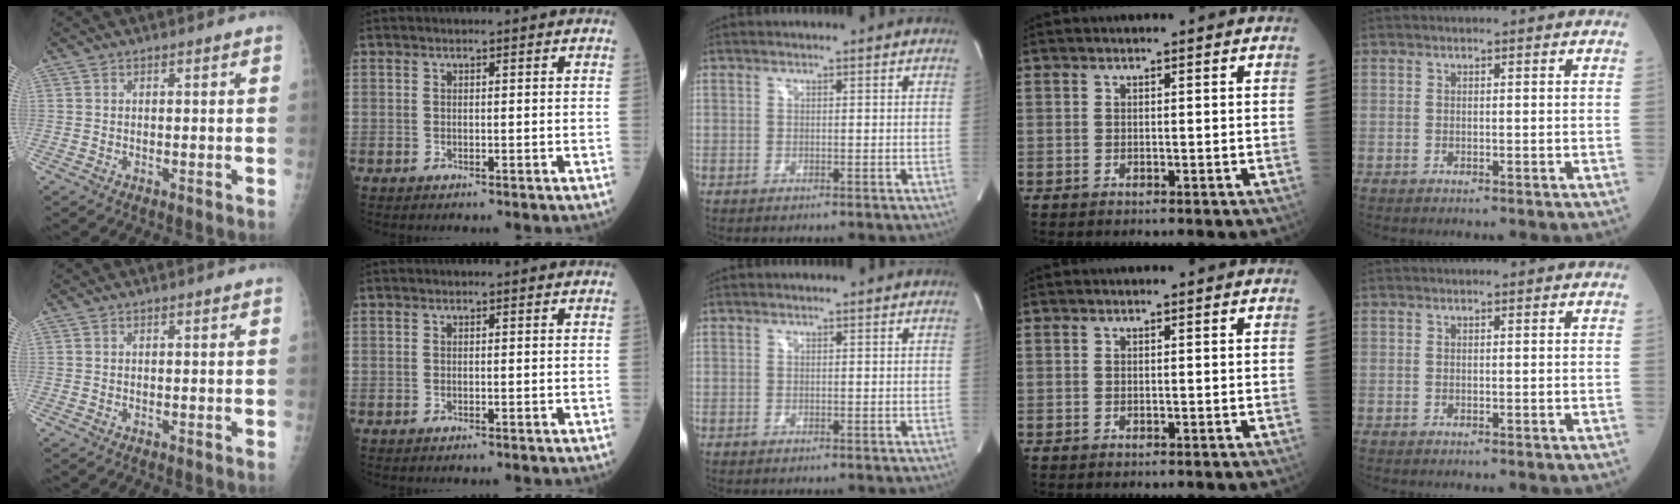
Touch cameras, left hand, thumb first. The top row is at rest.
{}